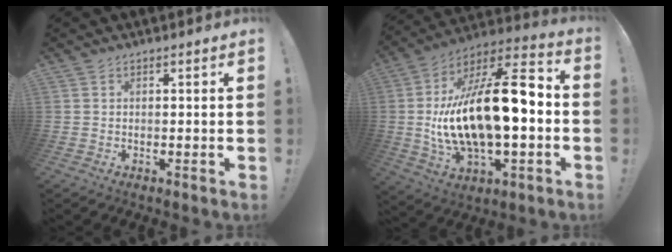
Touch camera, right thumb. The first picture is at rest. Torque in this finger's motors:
{"motor_torque": [2.22, 2.39, 1.61, -1.16, 0.76]}